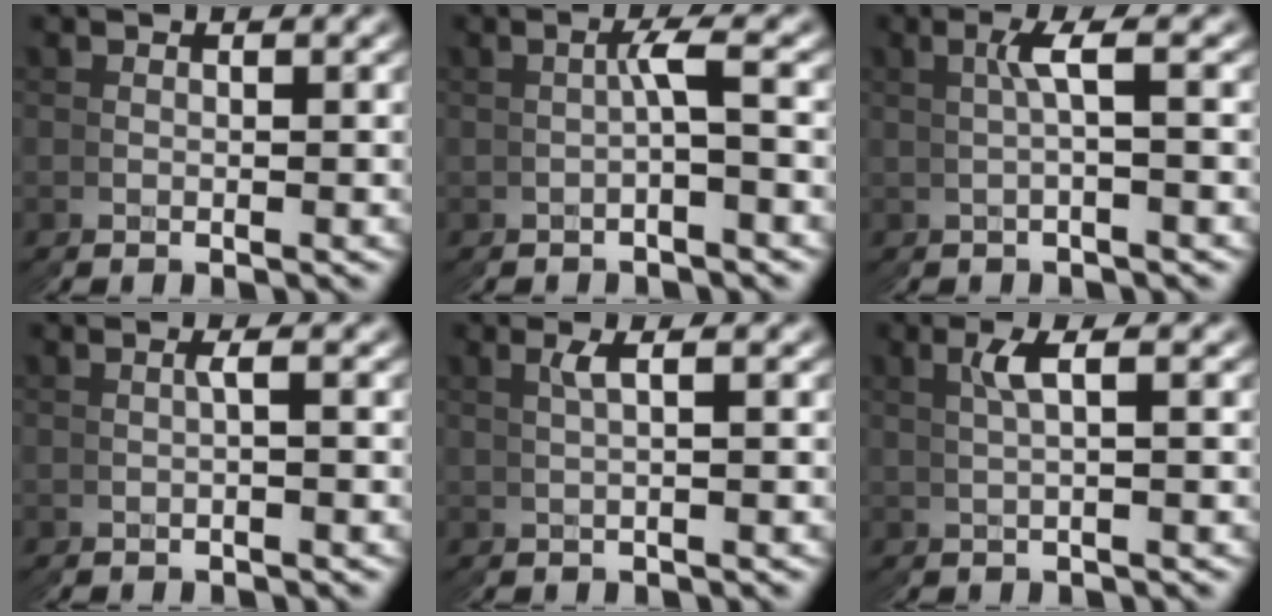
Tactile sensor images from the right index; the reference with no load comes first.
{"total": 1.2, "force": [-0.3, -1.0, 0.5], "torque": [-0.012, 0.006, -0.004]}
{"total": 1.5, "force": [0.7, -1.1, 0.7], "torque": [-0.013, 0.019, 0.009]}
{"total": 0.7, "force": [-0.1, -0.7, -0.1], "torque": [-0.003, 0.002, 0.000]}
{"total": 1.4, "force": [0.8, -1.0, 0.5], "torque": [-0.004, 0.017, 0.012]}
{"total": 1.5, "force": [1.0, -0.8, 0.7], "torque": [-0.013, 0.018, 0.017]}